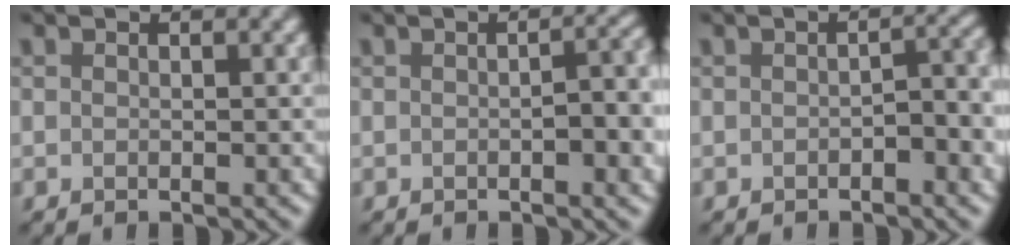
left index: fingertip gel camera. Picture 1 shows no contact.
{"total": 4.2, "force": [-0.4, 1.3, 3.9], "torque": [-0.045, 0.002, -0.002]}
{"total": 2.8, "force": [-0.8, 1.0, 2.4], "torque": [-0.034, 0.003, -0.013]}